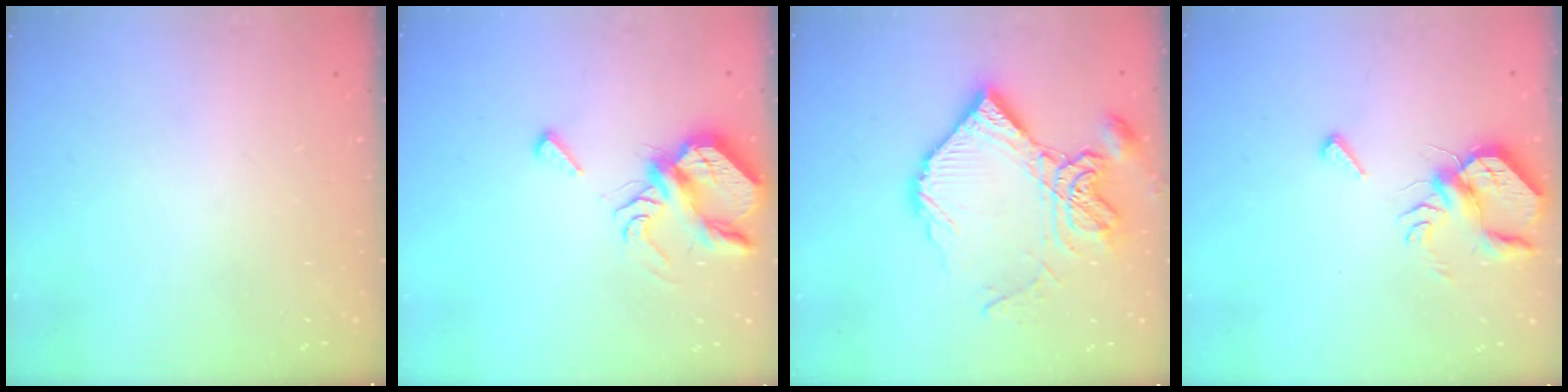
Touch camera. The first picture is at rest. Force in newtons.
{"total": 7.5, "press": 7.5, "slide": 0.8}
{"total": 18.4, "press": 18.3, "slide": 1.8}
{"total": 7.2, "press": 7.2, "slide": 0.2}